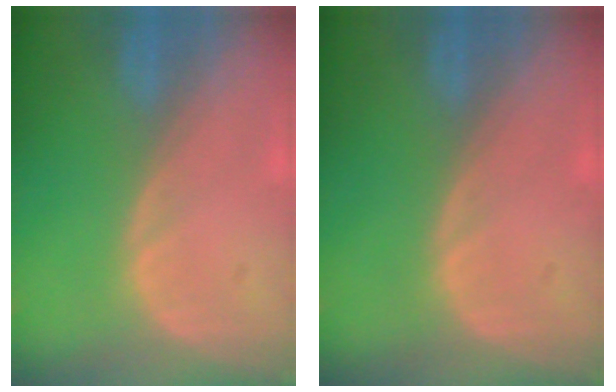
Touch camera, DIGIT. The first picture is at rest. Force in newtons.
{"total": 0.0}